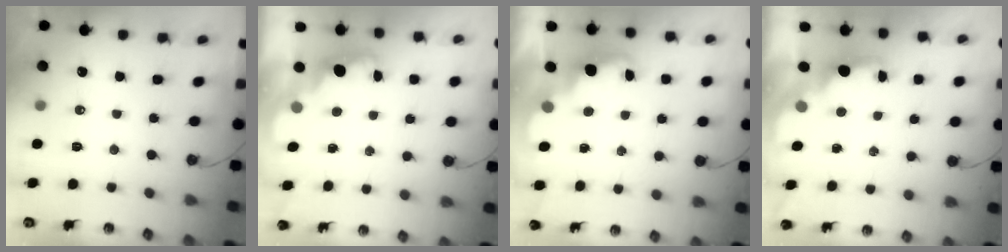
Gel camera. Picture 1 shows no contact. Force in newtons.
{"total": 1.9, "press": 1.9, "slide": 0.6}
{"total": 2.5, "press": 2.4, "slide": 0.6}
{"total": 1.6, "press": 1.4, "slide": 0.7}